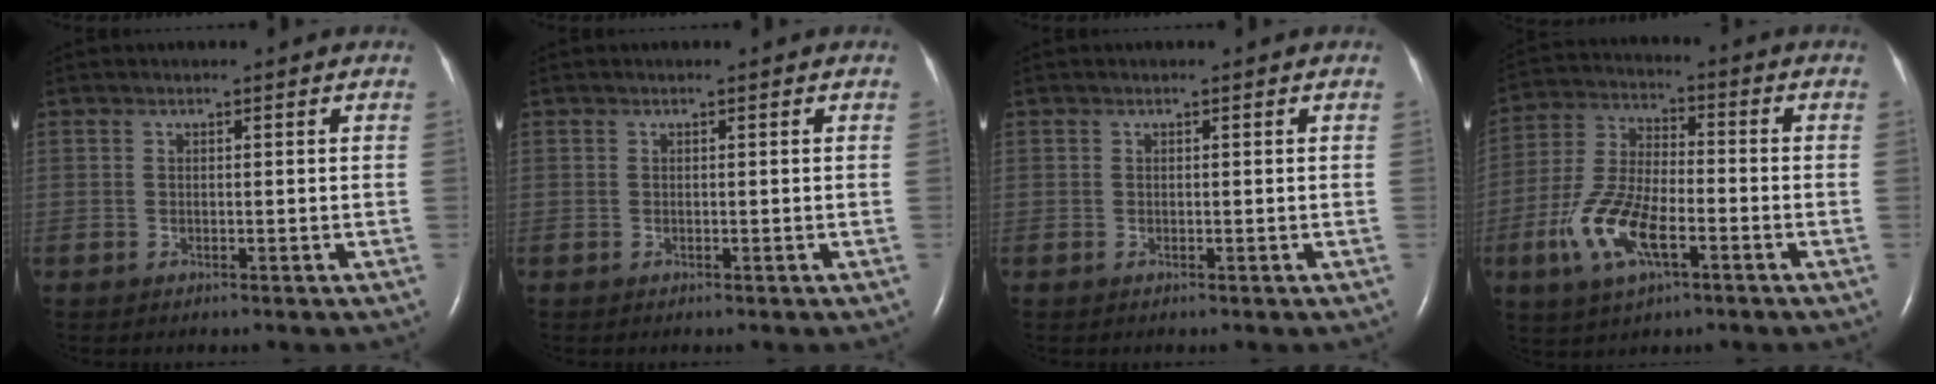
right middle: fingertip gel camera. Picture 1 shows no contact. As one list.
[{"total": 0.0}, {"total": 0.0}, {"total": 11.9, "force": [-4.7, 4.5, 9.9], "torque": [-0.219, 0.001, -0.087]}]